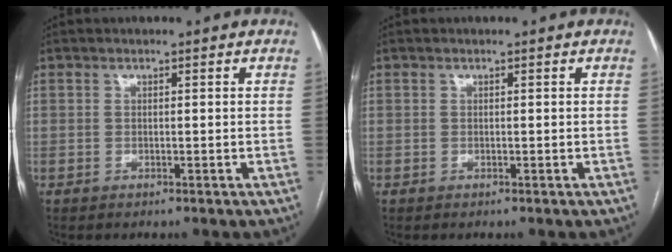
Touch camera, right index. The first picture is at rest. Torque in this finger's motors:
{"motor_torque": [-0.06, 0.09, 0.00, 0.00]}